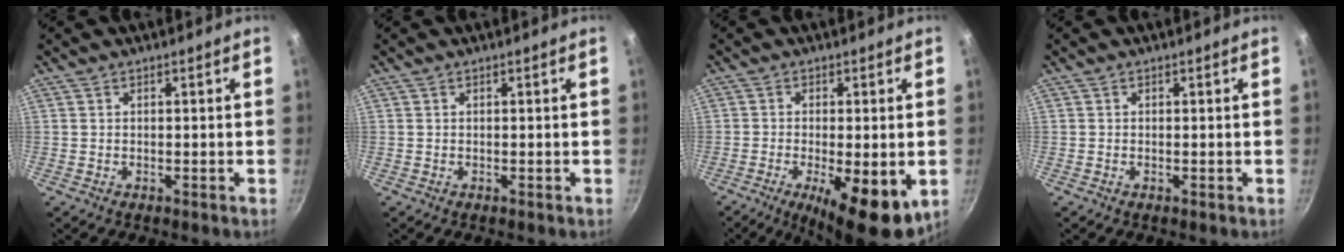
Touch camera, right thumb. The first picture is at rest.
{"total": 0.0}
{"total": 12.3, "force": [-3.9, 4.0, 11.0], "torque": [-0.163, -0.006, -0.051]}
{"total": 0.0}